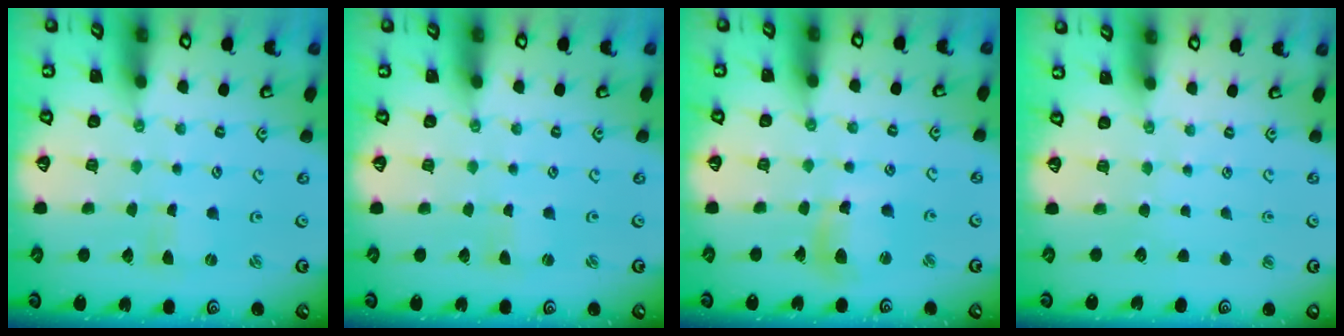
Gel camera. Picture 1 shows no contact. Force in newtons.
{"total": 0.9, "press": 0.9, "slide": 0.2}
{"total": 9.2, "press": 9.1, "slide": 1.3}
{"total": 0.0}